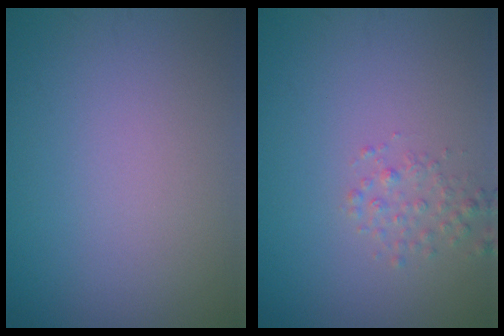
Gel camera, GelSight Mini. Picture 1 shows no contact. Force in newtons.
{"total": 1.5, "press": 1.5, "slide": 0.1}